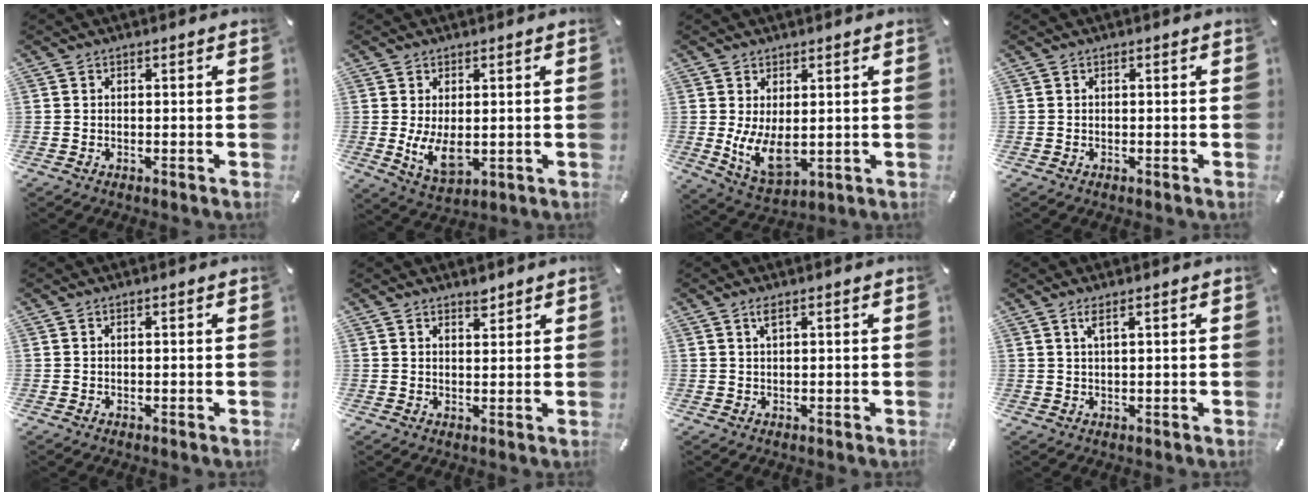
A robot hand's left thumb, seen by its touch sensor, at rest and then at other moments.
{"total": 7.7, "force": [0.3, 4.2, 6.5], "torque": [-0.129, -0.014, 0.005]}
{"total": 9.1, "force": [0.6, 5.2, 7.5], "torque": [-0.144, -0.022, 0.014]}
{"total": 0.0}
{"total": 0.0}
{"total": 2.3, "force": [2.0, 0.8, 0.6], "torque": [-0.007, -0.011, 0.036]}
{"total": 1.6, "force": [0.9, 0.2, 1.3], "torque": [-0.028, 0.000, 0.015]}
{"total": 2.2, "force": [1.2, 0.2, 1.9], "torque": [-0.041, 0.000, 0.020]}